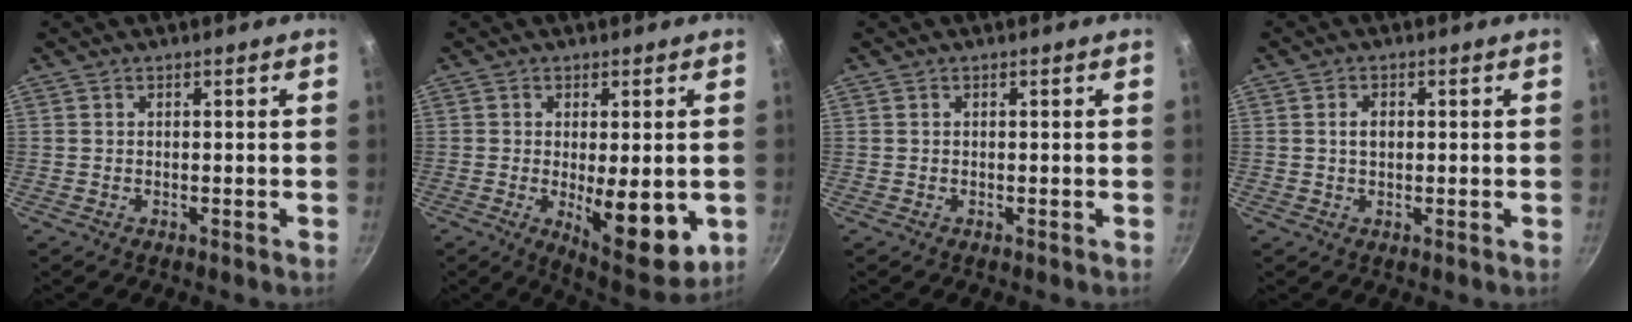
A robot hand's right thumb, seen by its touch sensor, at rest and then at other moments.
{"total": 12.5, "force": [-1.8, 4.7, 11.5], "torque": [-0.135, -0.015, -0.011]}
{"total": 0.0}
{"total": 2.2, "force": [0.3, 1.5, 1.6], "torque": [-0.020, 0.004, 0.005]}